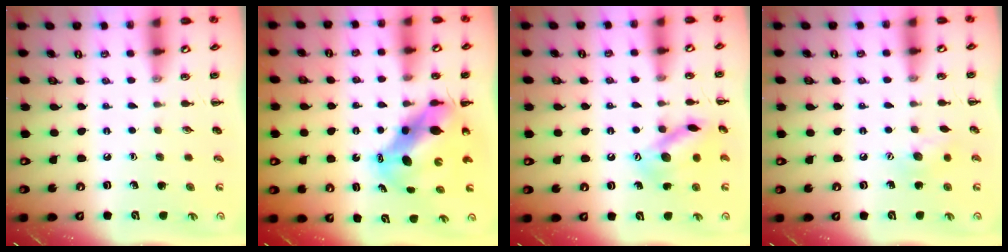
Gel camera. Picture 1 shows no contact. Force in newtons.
{"total": 10.2, "press": 9.8, "slide": 2.8}
{"total": 14.2, "press": 14.2, "slide": 0.6}
{"total": 7.7, "press": 7.7, "slide": 1.1}